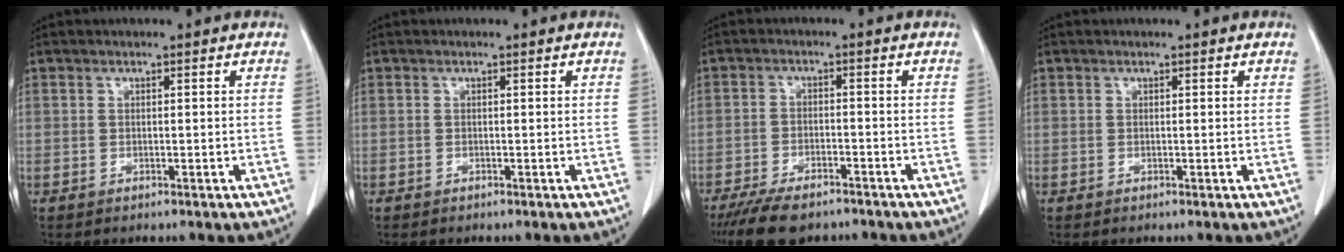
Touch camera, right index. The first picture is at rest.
{"total": 0.0}
{"total": 8.5, "force": [-6.8, 2.8, 4.3], "torque": [-0.070, -0.012, -0.110]}
{"total": 0.0}